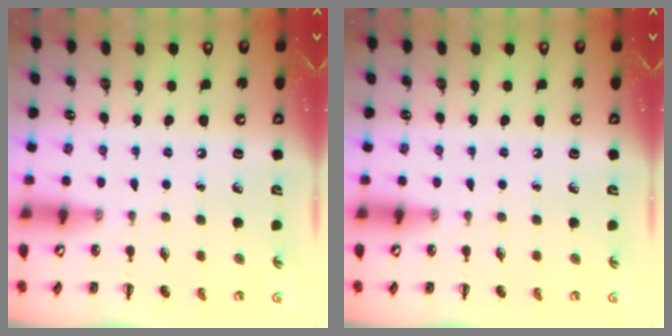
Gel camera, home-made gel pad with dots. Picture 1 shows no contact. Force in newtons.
{"total": 0.0}